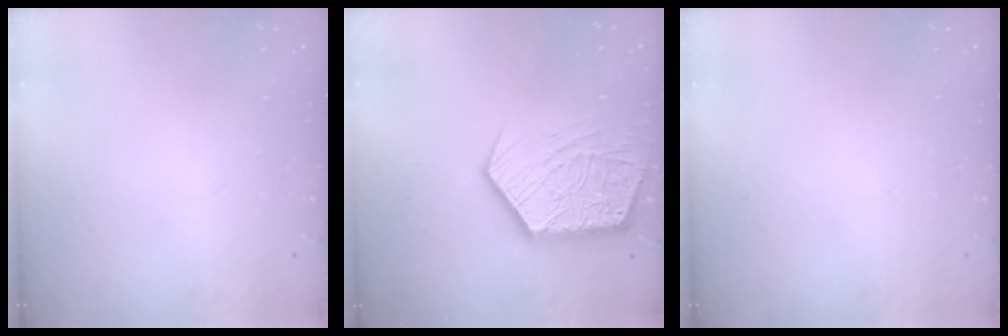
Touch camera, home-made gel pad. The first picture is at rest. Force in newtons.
{"total": 14.3, "press": 14.2, "slide": 1.3}
{"total": 0.0}